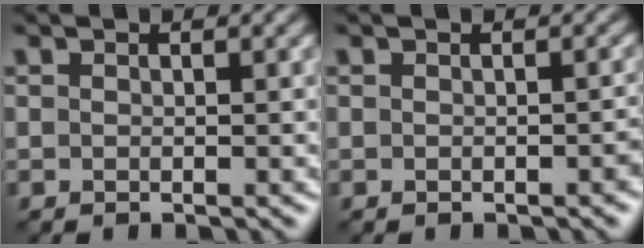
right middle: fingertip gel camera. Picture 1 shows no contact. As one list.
[{"total": 0.7, "force": [-0.4, 0.2, 0.5], "torque": [-0.008, 0.003, -0.003]}]